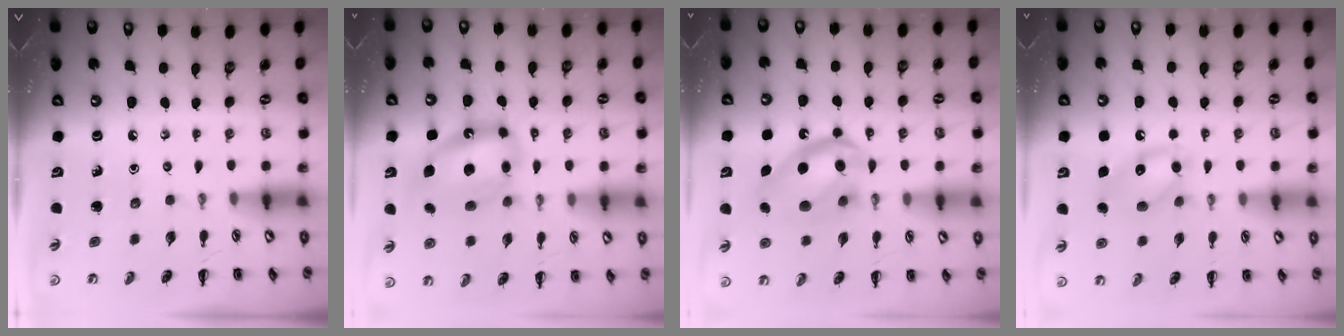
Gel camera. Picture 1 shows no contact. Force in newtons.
{"total": 12.3, "press": 11.9, "slide": 3.1}
{"total": 15.4, "press": 15.1, "slide": 3.1}
{"total": 12.0, "press": 11.9, "slide": 1.2}